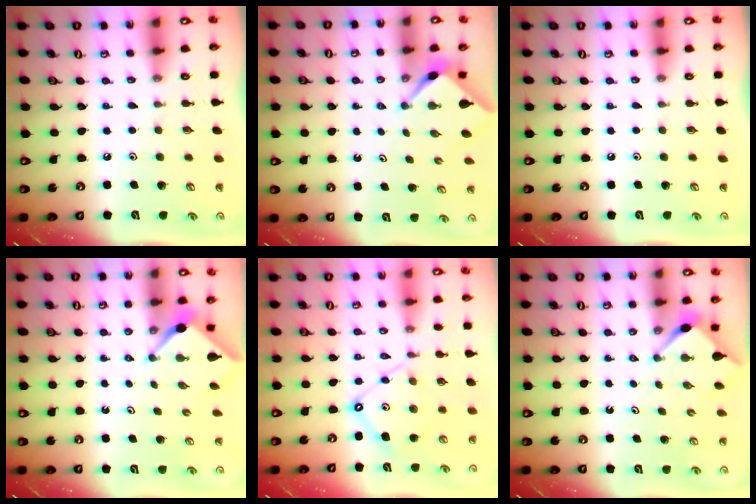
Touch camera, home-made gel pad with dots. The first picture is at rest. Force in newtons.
{"total": 2.8, "press": 2.8, "slide": 0.4}
{"total": 0.0}
{"total": 2.5, "press": 2.5, "slide": 0.2}
{"total": 11.7, "press": 11.6, "slide": 1.0}
{"total": 2.6, "press": 2.6, "slide": 0.3}